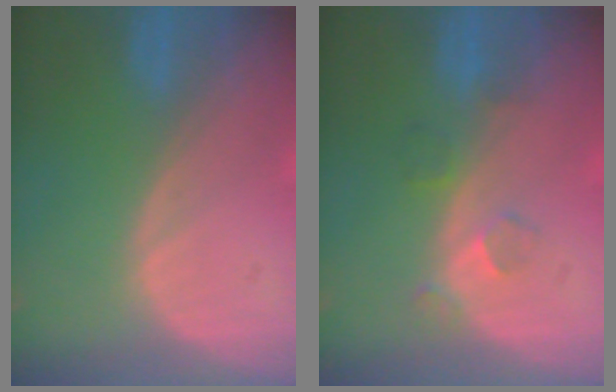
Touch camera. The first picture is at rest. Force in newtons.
{"total": 3.3, "press": 2.8, "slide": 1.7}